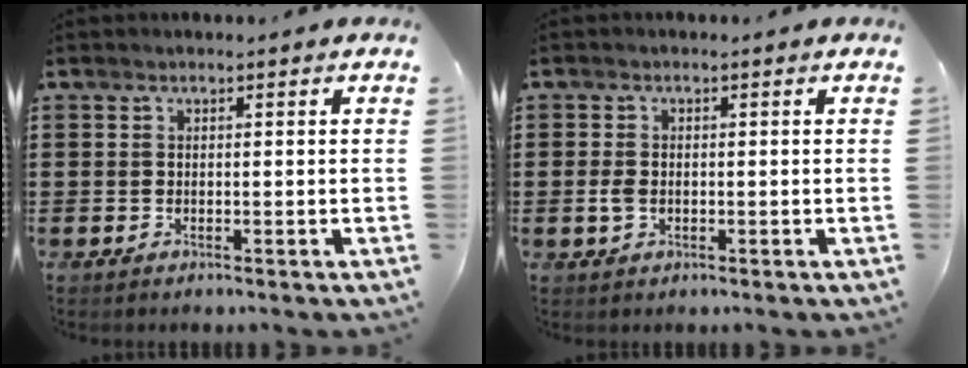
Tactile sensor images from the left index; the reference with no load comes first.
{"total": 2.0, "force": [-0.3, 1.3, 1.5], "torque": [-0.046, -0.002, -0.011]}